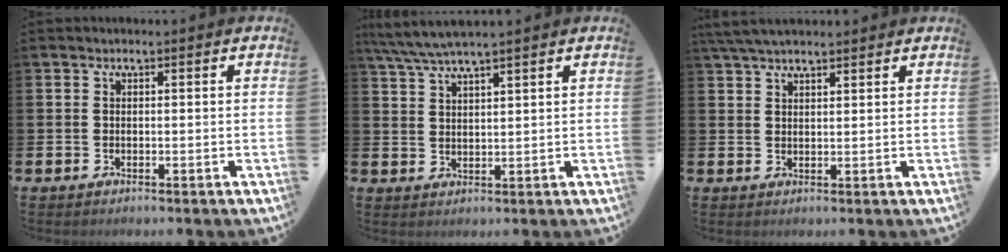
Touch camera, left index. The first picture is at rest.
{"total": 4.7, "force": [4.3, 0.0, 1.9], "torque": [-0.056, -0.010, 0.079]}
{"total": 4.4, "force": [3.9, 1.1, 1.8], "torque": [-0.042, -0.006, 0.074]}